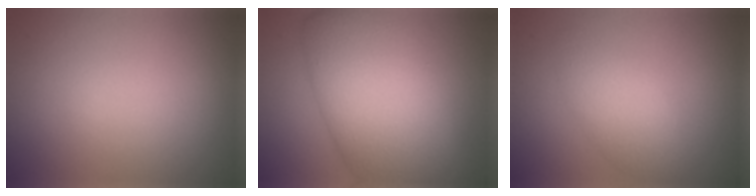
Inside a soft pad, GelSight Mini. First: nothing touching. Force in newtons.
{"total": 12.2, "press": 12.1, "slide": 0.8}
{"total": 2.9, "press": 2.9, "slide": 0.1}